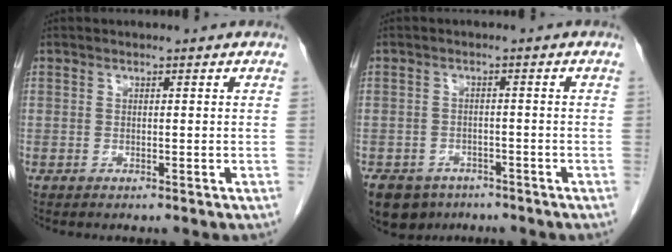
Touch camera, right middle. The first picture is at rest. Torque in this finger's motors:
{"motor_torque": [0.32, -0.18, 0.02, 0.01]}